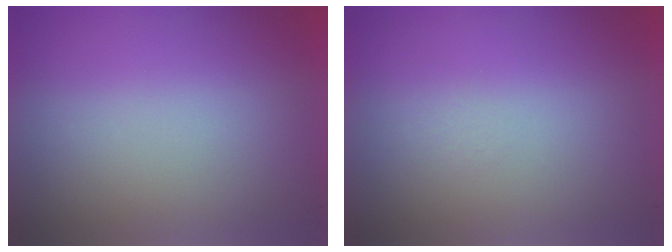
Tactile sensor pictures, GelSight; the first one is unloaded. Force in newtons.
{"total": 1.0}